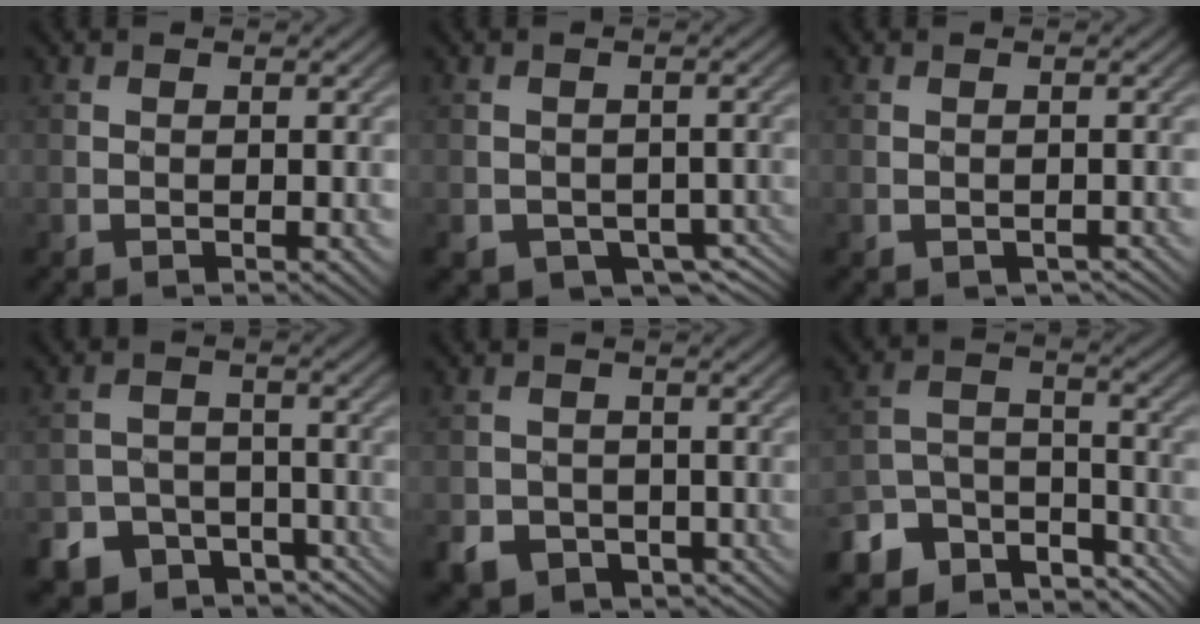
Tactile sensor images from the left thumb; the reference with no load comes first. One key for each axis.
{"total": 5.3, "fx": -2.9, "fy": 4.0, "fz": 2.1, "tx": -0.028, "ty": -0.012, "tz": -0.032}
{"total": 1.0, "fx": -0.6, "fy": 0.8, "fz": 0.3, "tx": -0.008, "ty": -0.010, "tz": -0.010}
{"total": 9.9, "fx": -6.6, "fy": 7.0, "fz": 2.3, "tx": -0.053, "ty": -0.019, "tz": -0.107}
{"total": 6.5, "fx": -3.4, "fy": 5.2, "fz": 1.9, "tx": -0.038, "ty": -0.018, "tz": -0.062}
{"total": 9.4, "fx": -7.2, "fy": 5.2, "fz": 3.3, "tx": -0.076, "ty": -0.009, "tz": -0.127}